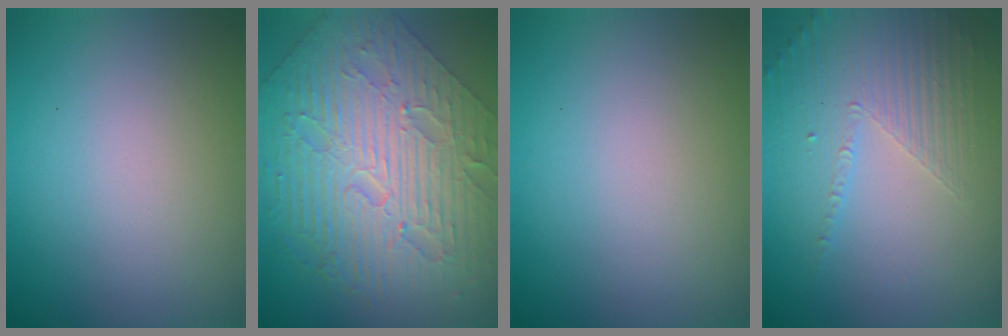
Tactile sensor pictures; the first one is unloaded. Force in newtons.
{"total": 10.4, "press": 7.1, "slide": 7.6}
{"total": 0.0}
{"total": 4.3, "press": 3.1, "slide": 3.0}